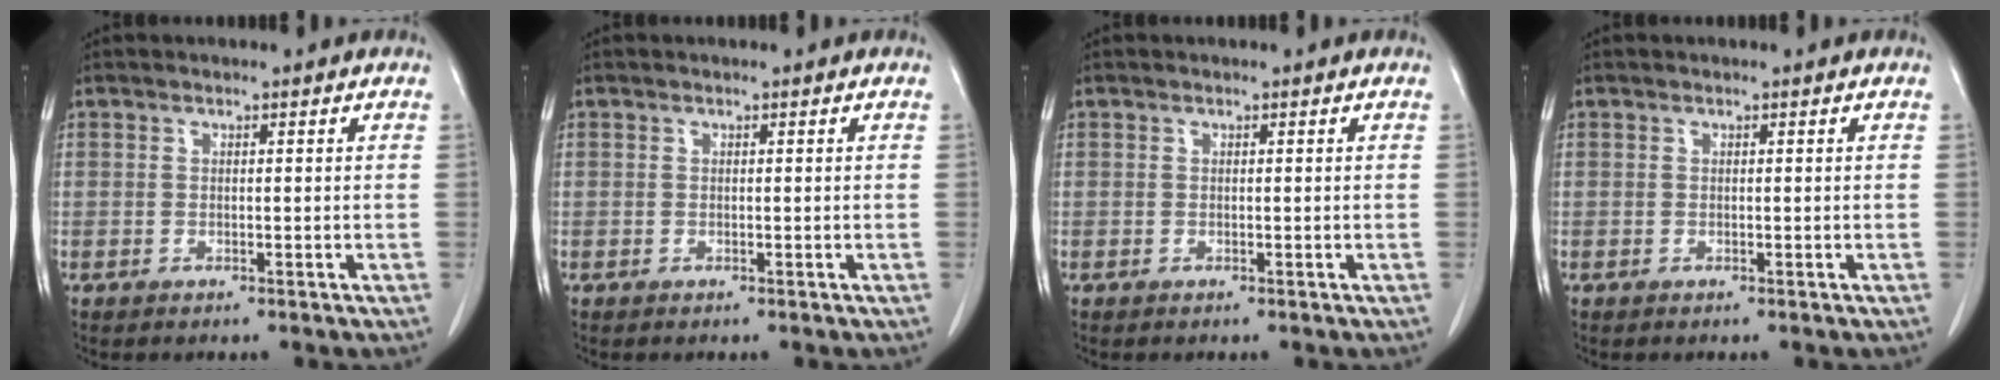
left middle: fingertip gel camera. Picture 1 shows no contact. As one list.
[{"total": 0.0}, {"total": 0.0}, {"total": 0.0}]